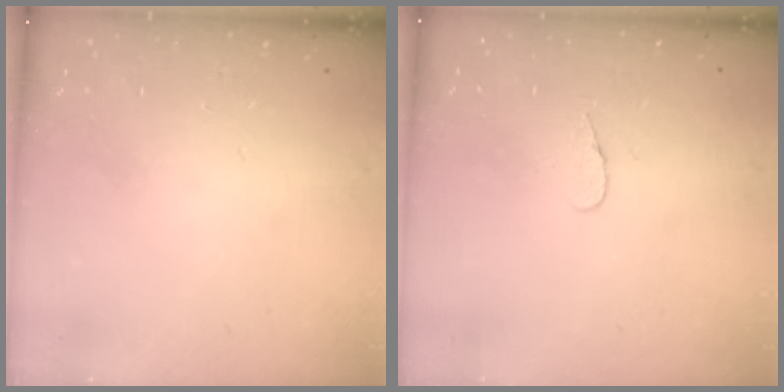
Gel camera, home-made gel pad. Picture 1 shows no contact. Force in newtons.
{"total": 4.0, "press": 4.0, "slide": 0.4}